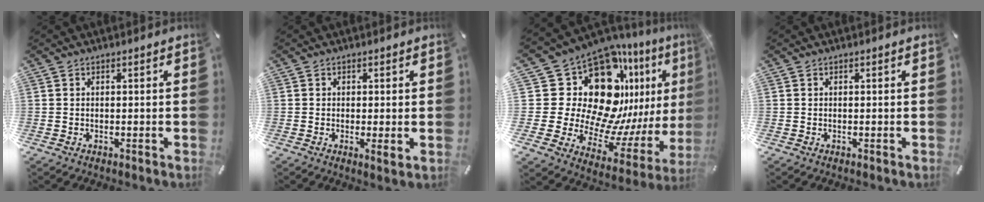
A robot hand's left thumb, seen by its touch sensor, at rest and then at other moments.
{"total": 1.8, "force": [-0.1, 0.6, 1.7], "torque": [-0.030, -0.003, 0.000]}
{"total": 26.1, "force": [11.6, 16.3, 16.8], "torque": [-0.277, -0.140, 0.234]}
{"total": 0.0}